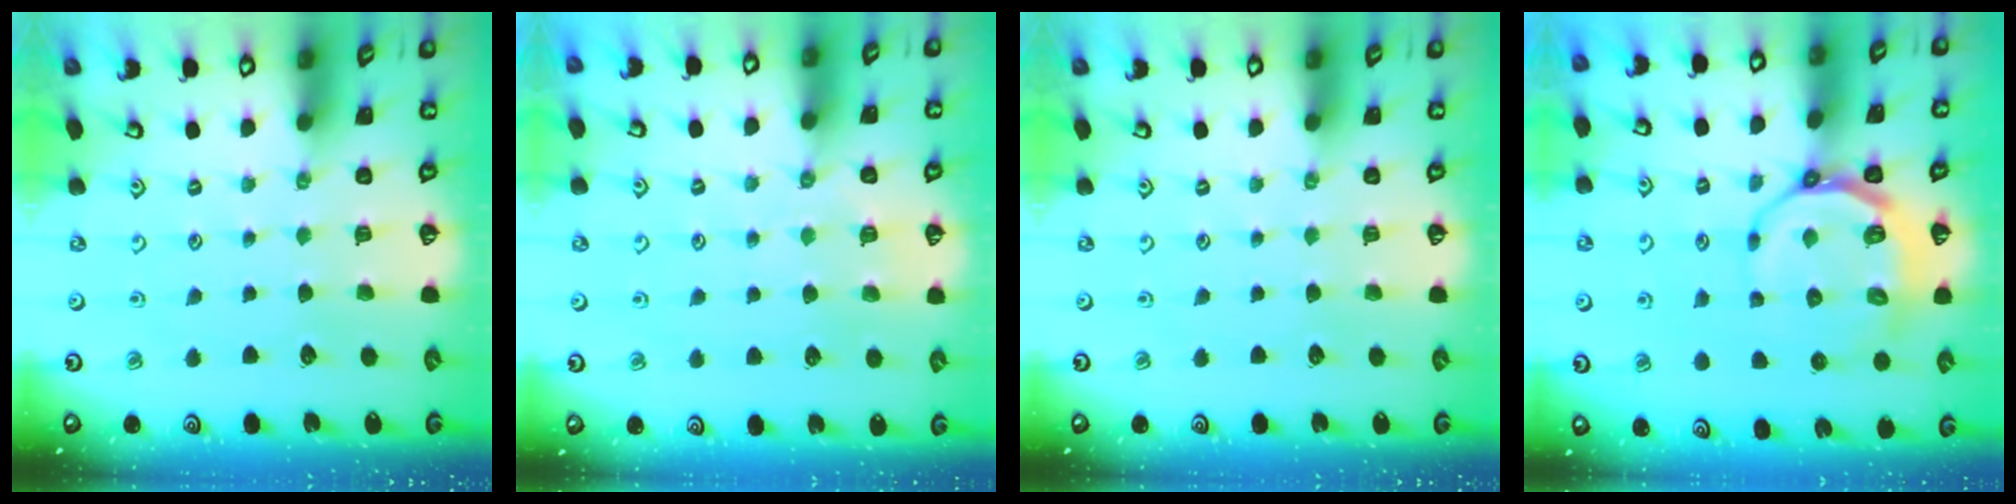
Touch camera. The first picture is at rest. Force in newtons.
{"total": 2.9, "press": 2.8, "slide": 0.6}
{"total": 0.0}
{"total": 9.2, "press": 8.5, "slide": 3.5}